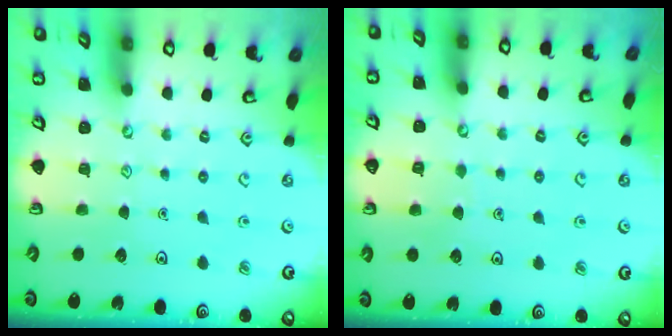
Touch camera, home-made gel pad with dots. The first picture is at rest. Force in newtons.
{"total": 4.4, "press": 4.3, "slide": 0.4}